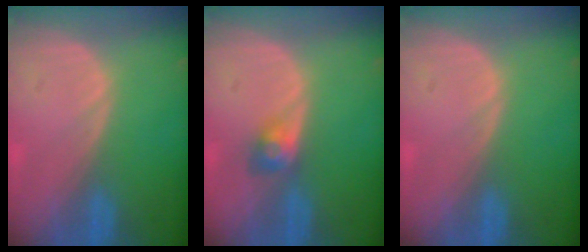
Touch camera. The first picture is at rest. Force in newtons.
{"total": 3.0, "press": 2.6, "slide": 1.5}
{"total": 0.0}